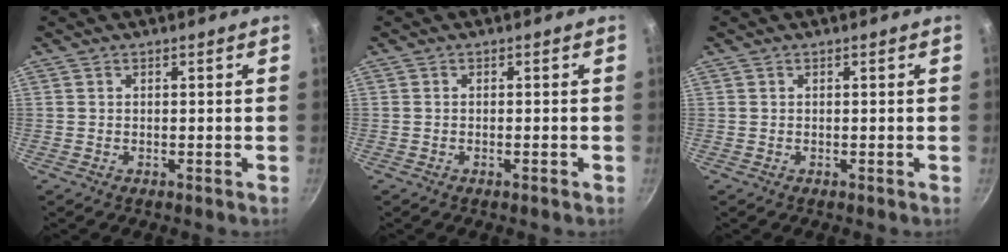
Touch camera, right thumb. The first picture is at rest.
{"total": 0.8, "force": [-0.5, 0.1, 0.7], "torque": [-0.016, 0.005, -0.011]}
{"total": 0.0}